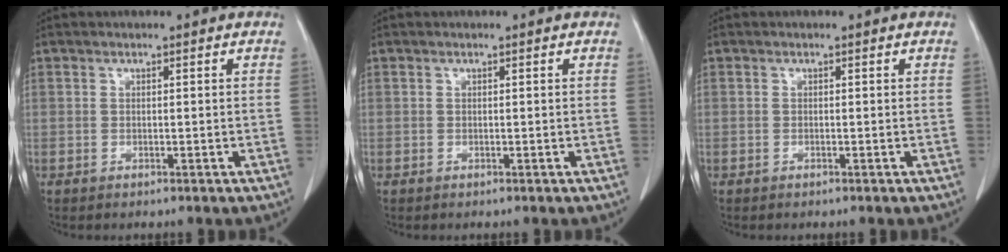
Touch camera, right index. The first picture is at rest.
{"total": 0.0}
{"total": 0.0}